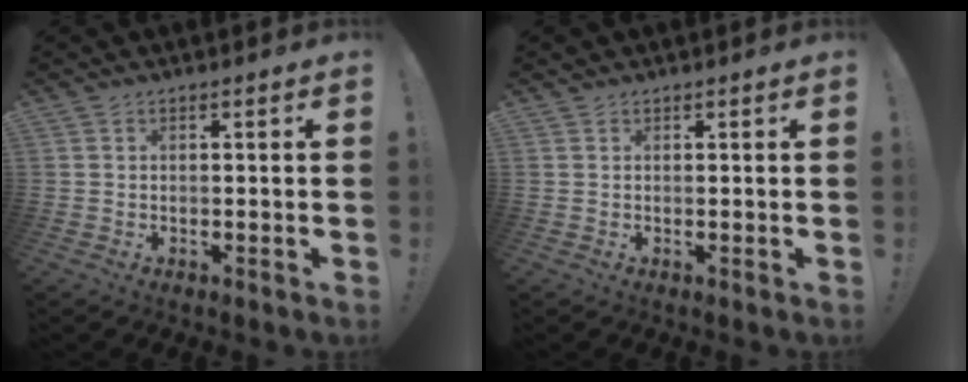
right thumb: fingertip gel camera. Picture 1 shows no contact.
{"total": 0.6, "force": [0.6, 0.2, -0.1], "torque": [0.009, -0.003, 0.011]}